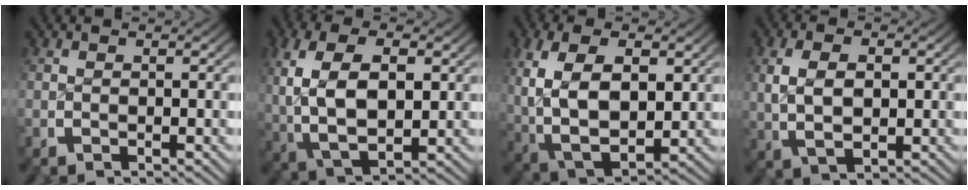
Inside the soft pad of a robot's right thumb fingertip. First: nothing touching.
{"total": 9.8, "force": [0.2, 6.3, 7.5], "torque": [-0.175, -0.025, 0.024]}
{"total": 11.0, "force": [-0.5, 7.5, 8.1], "torque": [-0.197, -0.045, 0.019]}
{"total": 5.5, "force": [0.6, 3.5, 4.3], "torque": [-0.084, -0.009, 0.023]}